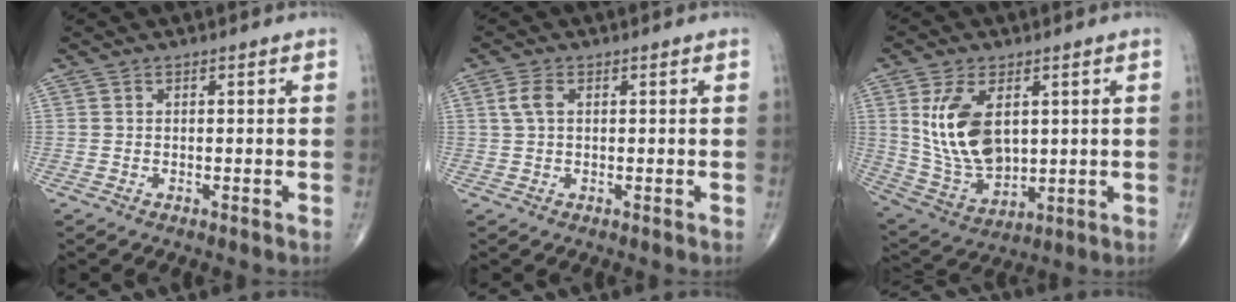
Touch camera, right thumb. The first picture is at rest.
{"total": 2.9, "force": [0.7, 1.6, 2.3], "torque": [-0.057, 0.010, 0.014]}
{"total": 14.1, "force": [3.1, 8.2, 11.1], "torque": [-0.203, -0.017, 0.077]}